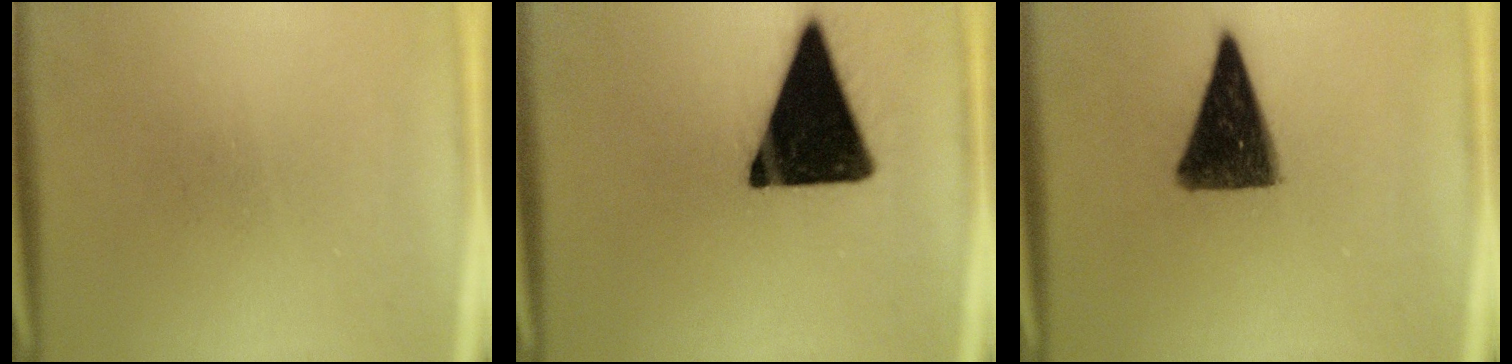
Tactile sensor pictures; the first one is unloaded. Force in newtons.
{"total": 19.8}
{"total": 12.4}